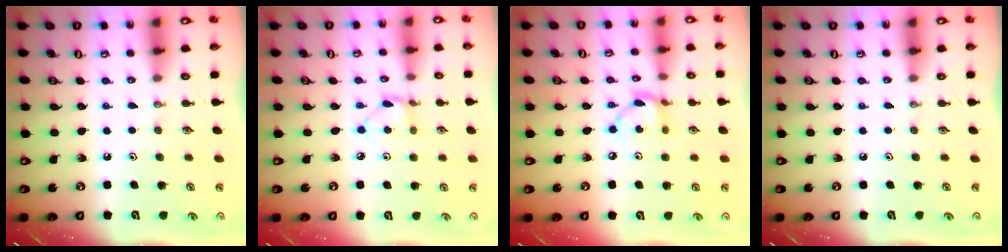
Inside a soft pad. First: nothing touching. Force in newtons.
{"total": 2.8, "press": 2.8, "slide": 0.1}
{"total": 6.7, "press": 6.7, "slide": 0.2}
{"total": 0.0}